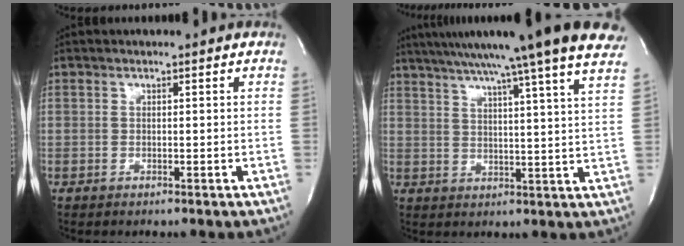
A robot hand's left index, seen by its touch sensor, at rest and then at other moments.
{"total": 21.8, "force": [17.9, -1.5, 12.4], "torque": [-0.211, -0.007, 0.234]}